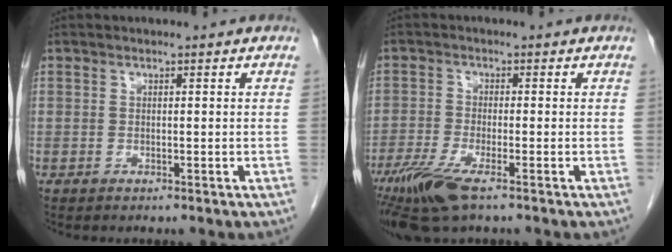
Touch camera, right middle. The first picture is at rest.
{"total": 8.0, "force": [-5.2, 1.3, 5.9], "torque": [-0.115, -0.022, -0.097]}